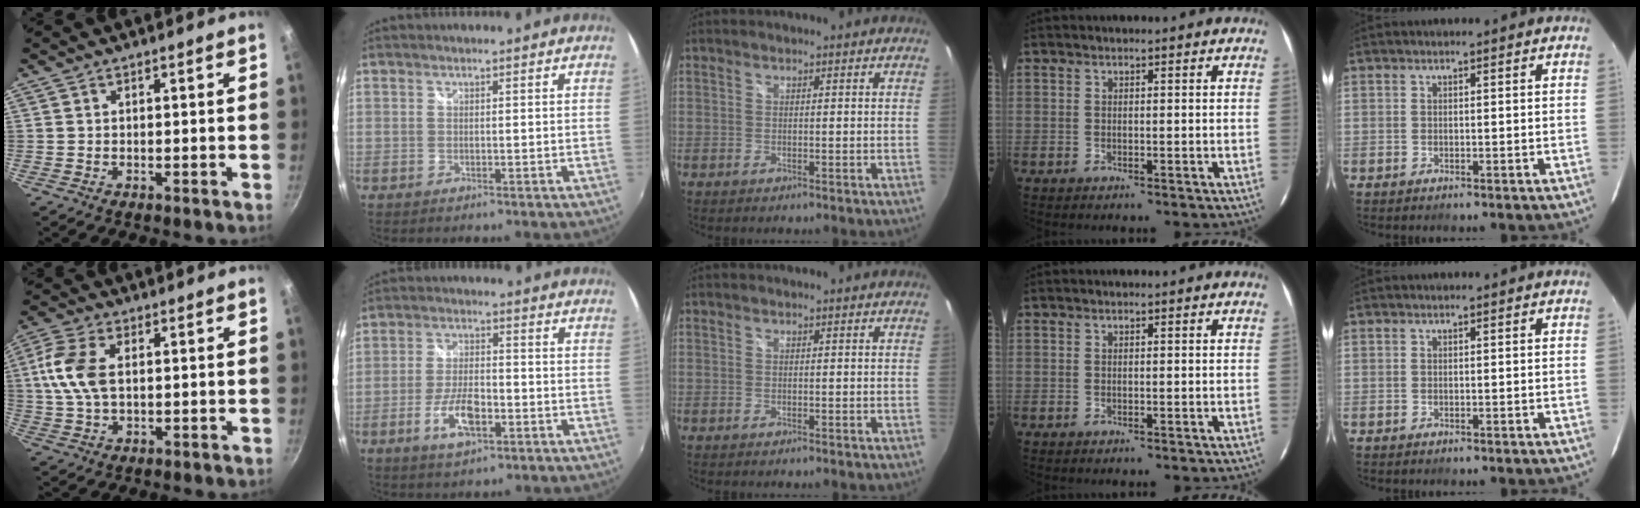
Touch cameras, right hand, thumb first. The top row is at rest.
{"thumb": {"total": 9.7, "force": [1.2, 5.6, 7.8], "torque": [-0.163, 0.014, 0.016]}, "index": {"total": 8.2, "force": [-3.4, 3.4, 6.6], "torque": [-0.138, -0.003, -0.060]}}